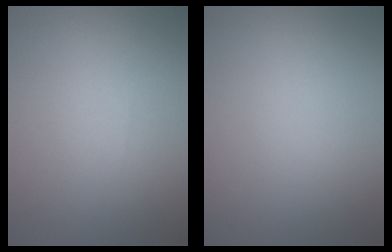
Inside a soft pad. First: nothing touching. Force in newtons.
{"total": 0.0}